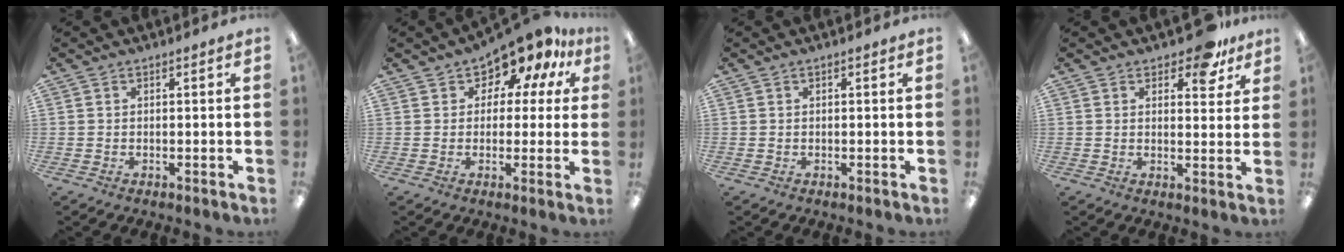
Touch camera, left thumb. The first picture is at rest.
{"total": 9.9, "force": [7.9, 4.5, 3.9], "torque": [-0.076, -0.056, 0.144]}
{"total": 0.0}
{"total": 8.6, "force": [6.1, 3.7, 4.8], "torque": [-0.051, -0.034, 0.102]}